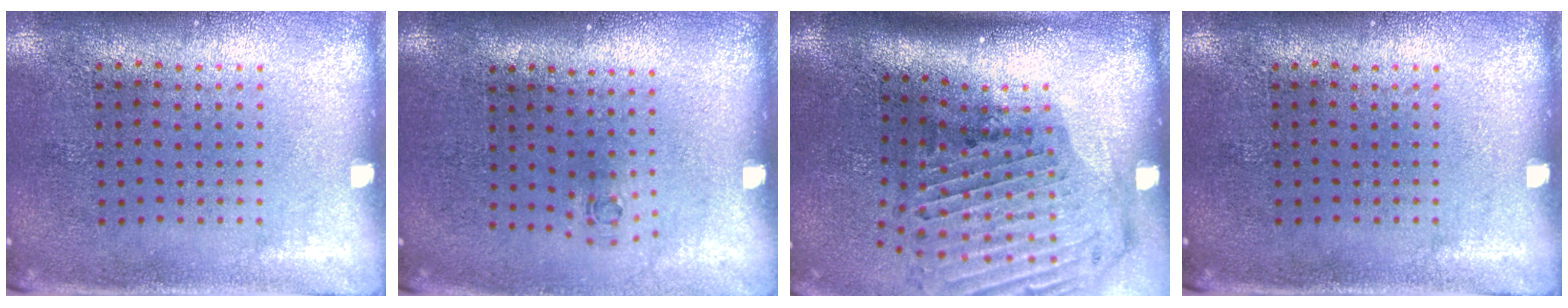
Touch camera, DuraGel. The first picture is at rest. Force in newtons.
{"total": 0.6, "press": 0.3, "slide": 0.5}
{"total": 3.1, "press": 2.1, "slide": 2.2}
{"total": 0.0}